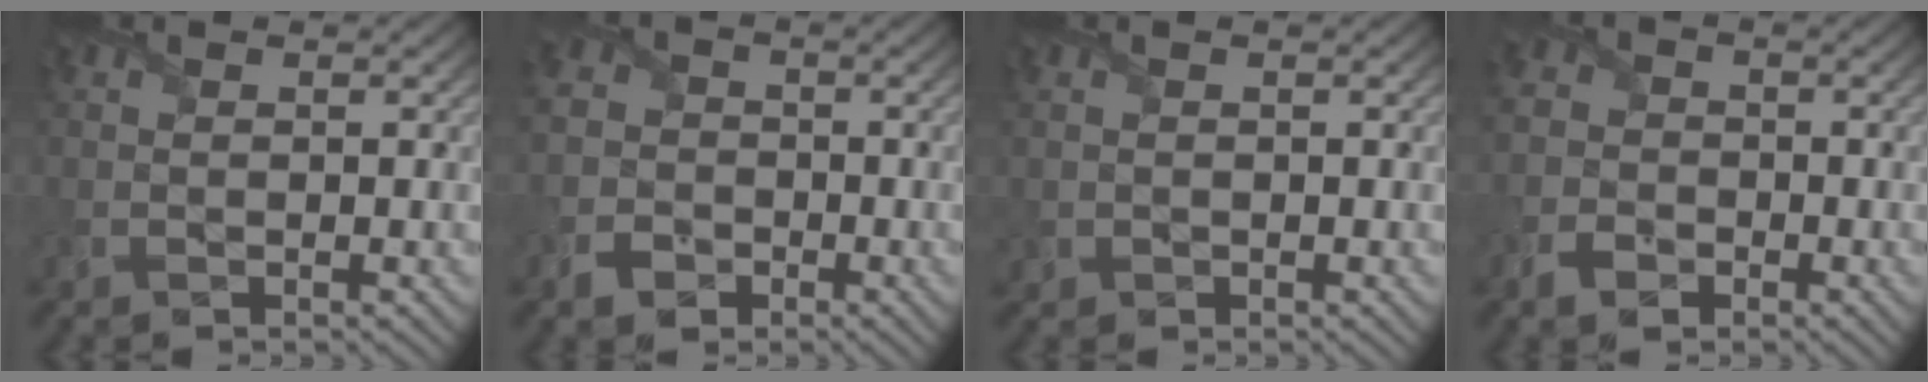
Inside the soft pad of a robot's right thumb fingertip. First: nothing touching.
{"total": 4.1, "force": [-2.0, 3.4, 1.1], "torque": [-0.035, -0.008, -0.047]}
{"total": 0.6, "force": [0.1, 0.6, -0.1], "torque": [-0.005, -0.003, -0.002]}
{"total": 3.6, "force": [-2.0, 2.7, 1.3], "torque": [-0.039, -0.003, -0.052]}